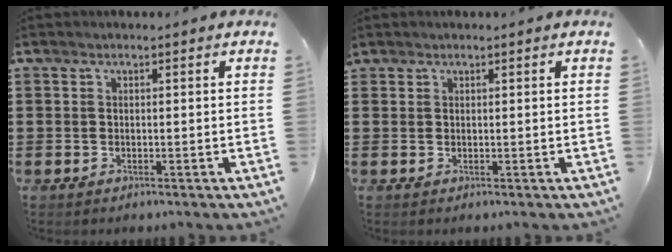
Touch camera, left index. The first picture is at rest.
{"total": 0.8, "force": [0.7, 0.4, 0.1], "torque": [-0.006, 0.002, 0.014]}